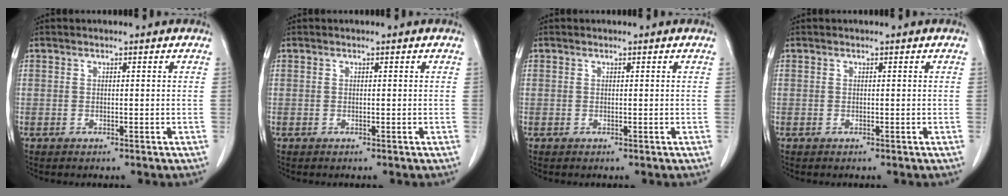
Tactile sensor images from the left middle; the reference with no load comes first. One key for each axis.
{"total": 0.0}
{"total": 0.0}
{"total": 0.0}